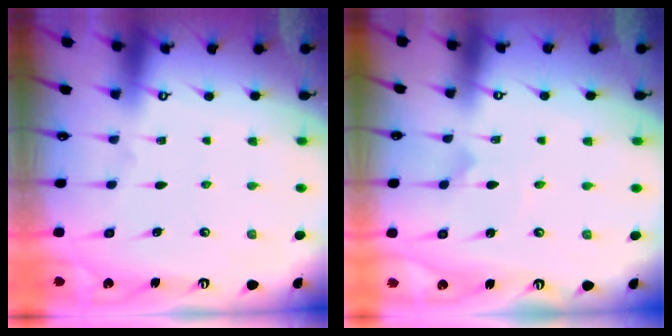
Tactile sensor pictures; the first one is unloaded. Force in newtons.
{"total": 0.7, "press": 0.7, "slide": 0.0}